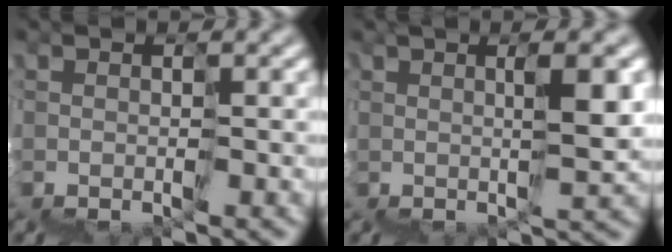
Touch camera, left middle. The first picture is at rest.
{"total": 5.0, "force": [2.6, 0.8, 4.2], "torque": [-0.076, 0.017, 0.051]}